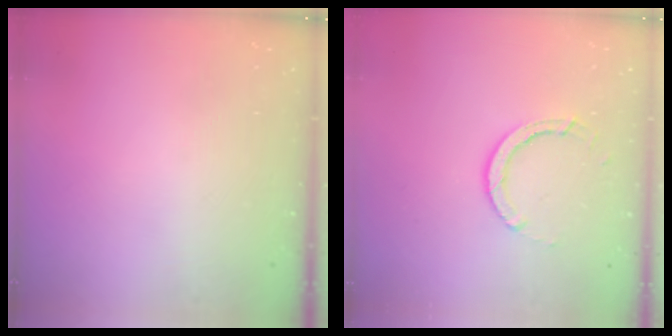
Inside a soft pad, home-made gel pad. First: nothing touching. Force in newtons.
{"total": 5.6, "press": 5.6, "slide": 0.2}